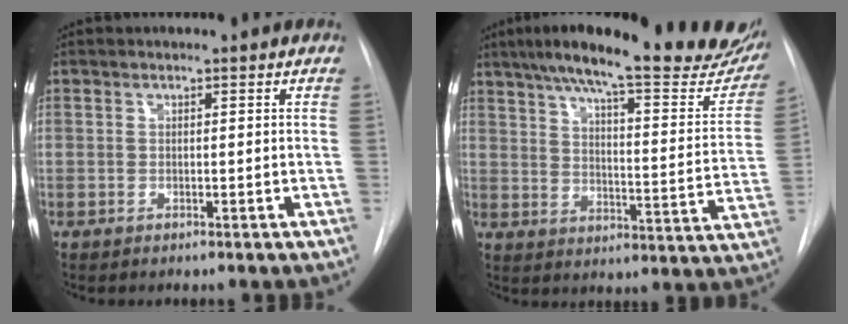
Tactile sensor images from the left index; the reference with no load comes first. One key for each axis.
{"total": 29.3, "fx": 23.6, "fy": 5.0, "fz": 16.5, "tx": -0.230, "ty": -0.036, "tz": 0.296}